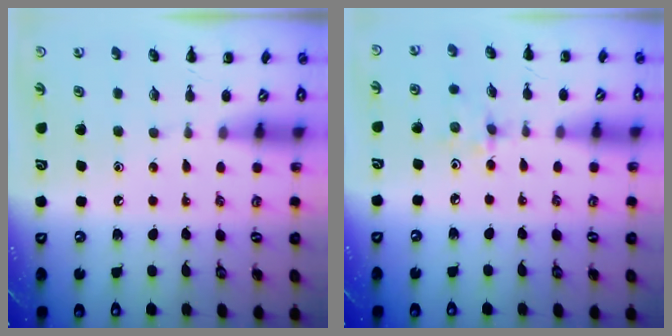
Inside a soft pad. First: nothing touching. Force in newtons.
{"total": 3.0, "press": 2.8, "slide": 0.9}